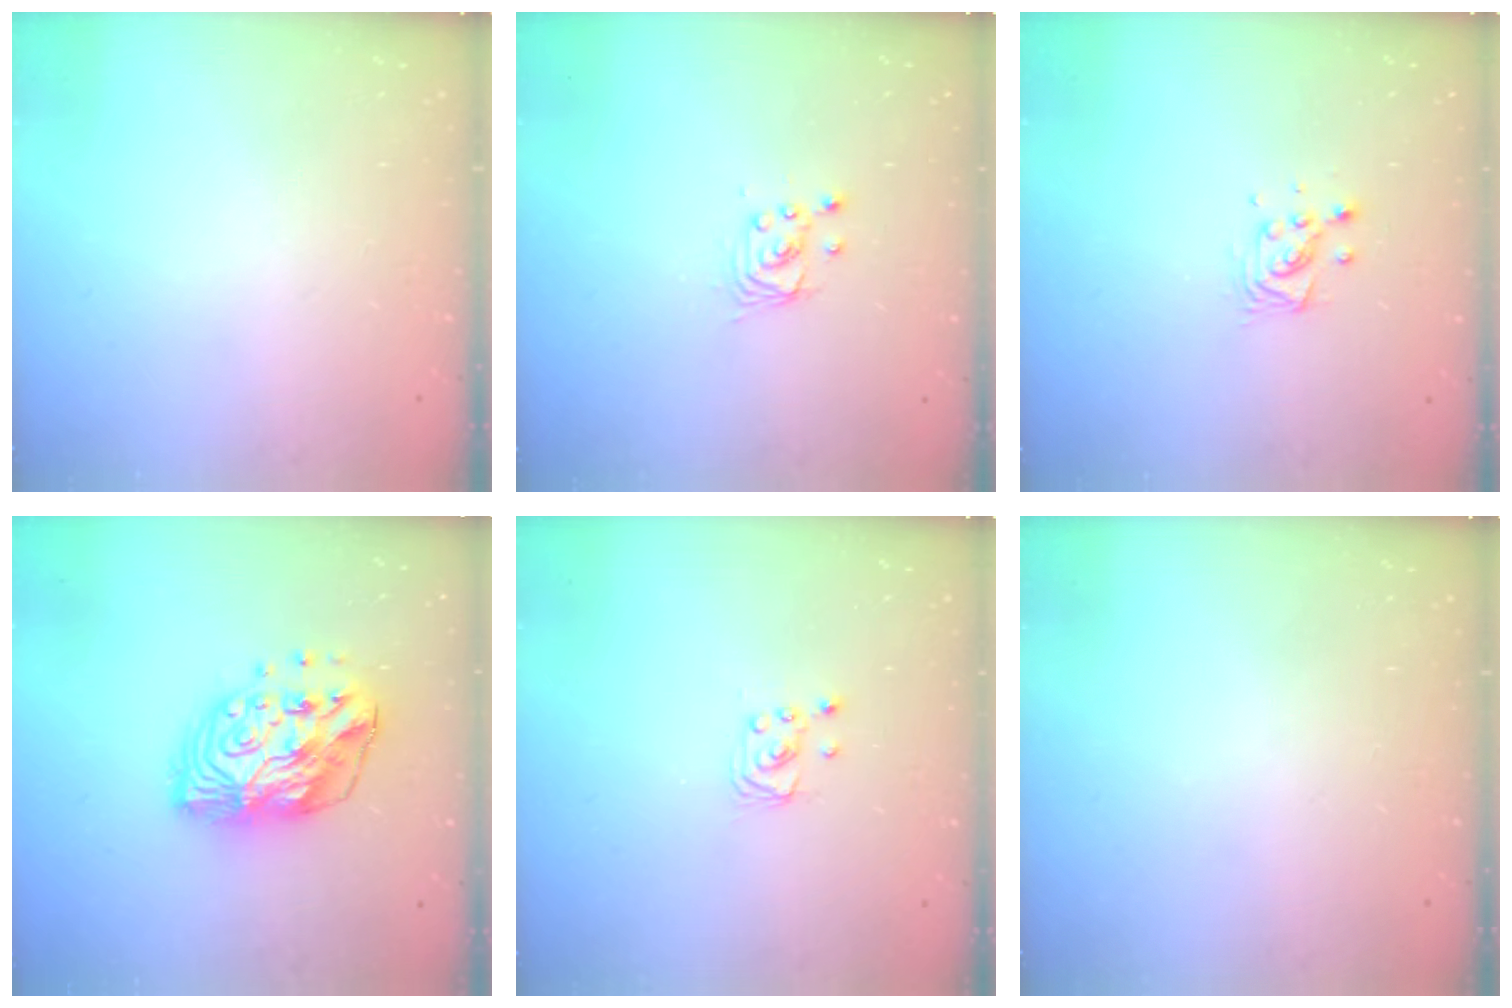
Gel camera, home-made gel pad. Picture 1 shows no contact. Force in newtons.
{"total": 2.9, "press": 2.9, "slide": 0.1}
{"total": 5.2, "press": 5.2, "slide": 0.1}
{"total": 13.7, "press": 13.6, "slide": 1.2}
{"total": 1.9, "press": 1.9, "slide": 0.1}
{"total": 0.0}